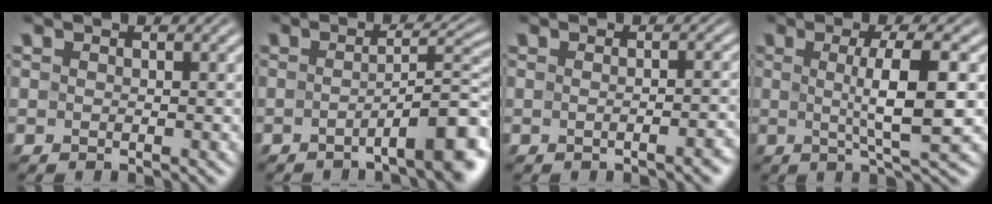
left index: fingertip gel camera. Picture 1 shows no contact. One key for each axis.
{"total": 6.6, "fx": -2.7, "fy": 1.5, "fz": 5.8, "tx": -0.067, "ty": 0.011, "tz": -0.048}
{"total": 2.7, "fx": -0.6, "fy": 1.0, "fz": 2.4, "tx": -0.010, "ty": 0.008, "tz": -0.009}
{"total": 6.2, "fx": 0.2, "fy": 1.3, "fz": 6.0, "tx": -0.092, "ty": 0.003, "tz": 0.002}